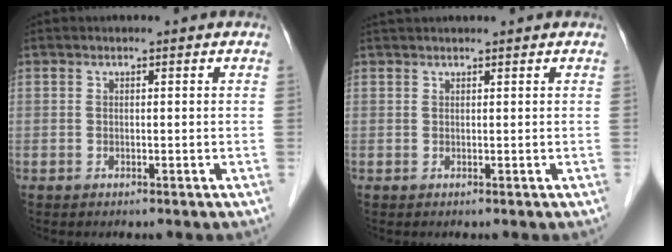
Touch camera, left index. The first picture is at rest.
{"total": 2.6, "force": [2.4, 0.2, 1.0], "torque": [-0.009, 0.031, 0.042]}